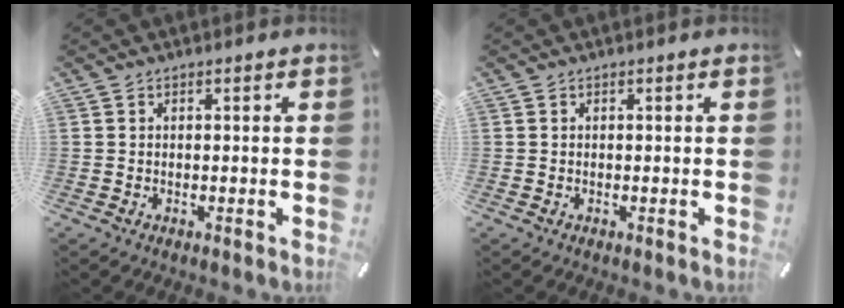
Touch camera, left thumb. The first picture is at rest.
{"total": 0.0}